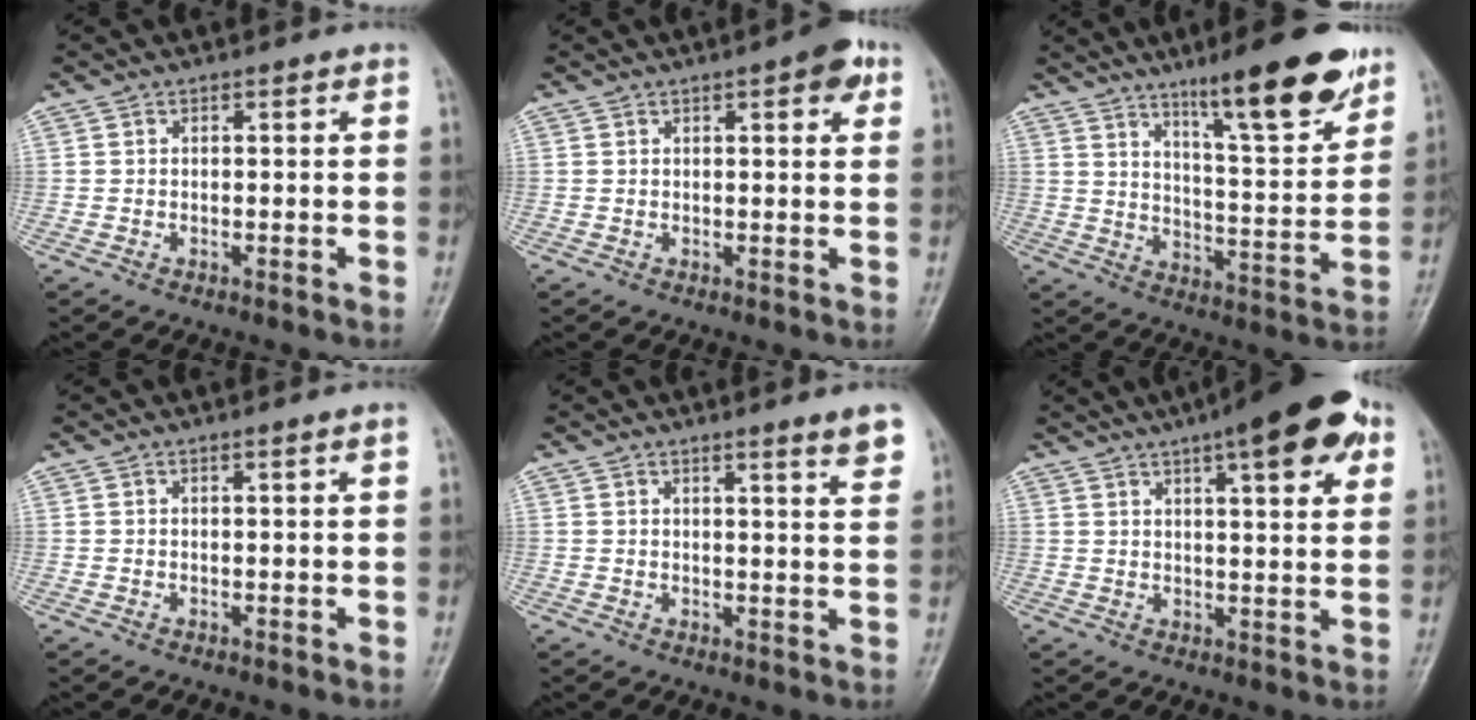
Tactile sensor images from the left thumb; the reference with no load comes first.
{"total": 4.8, "force": [2.3, 1.5, 4.0], "torque": [-0.040, -0.004, 0.023]}
{"total": 16.5, "force": [11.0, 3.2, 11.9], "torque": [-0.149, -0.066, 0.174]}
{"total": 1.2, "force": [0.7, -0.3, 0.9], "torque": [-0.016, -0.005, 0.012]}
{"total": 4.8, "force": [3.4, 0.1, 3.4], "torque": [-0.037, -0.025, 0.044]}
{"total": 15.4, "force": [8.0, 4.3, 12.4], "torque": [-0.148, -0.012, 0.106]}